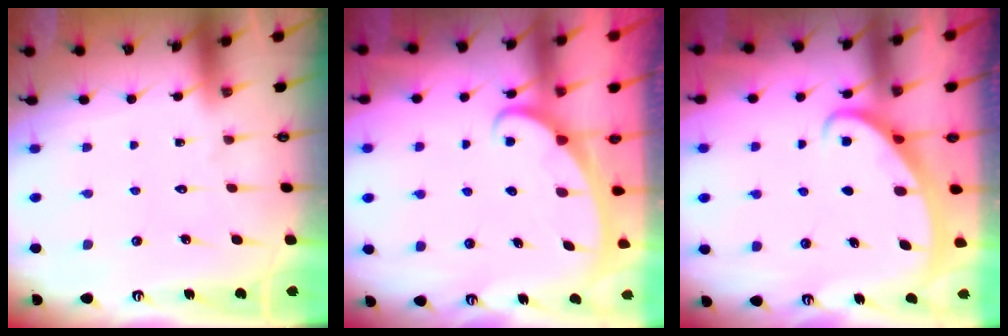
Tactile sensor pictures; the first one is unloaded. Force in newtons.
{"total": 2.5, "press": 2.5, "slide": 0.3}
{"total": 2.4, "press": 2.4, "slide": 0.4}